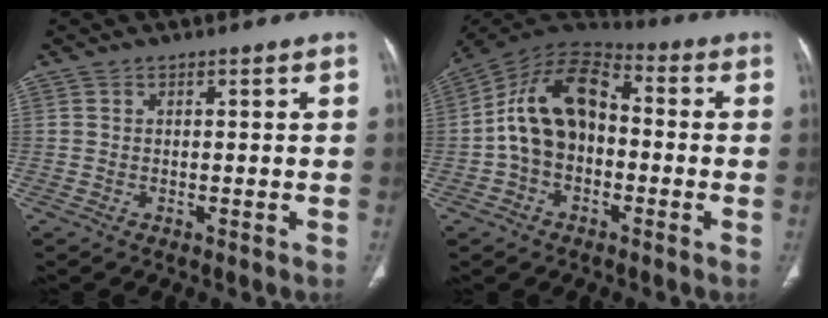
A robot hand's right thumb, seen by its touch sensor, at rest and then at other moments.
{"total": 14.2, "force": [-1.2, 9.6, 10.4], "torque": [-0.173, 0.043, -0.034]}